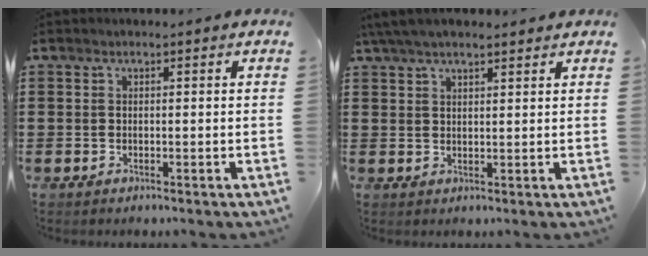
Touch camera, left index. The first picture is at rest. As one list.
[{"total": 3.9, "force": [3.1, 1.0, 2.3], "torque": [-0.052, 0.002, 0.058]}]